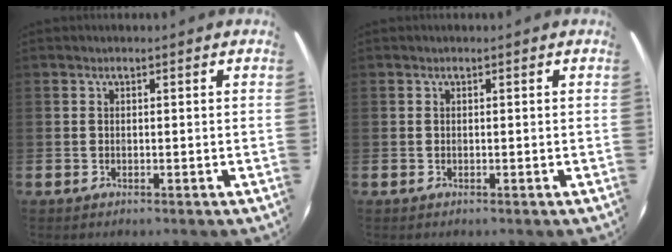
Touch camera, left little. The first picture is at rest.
{"total": 0.0}